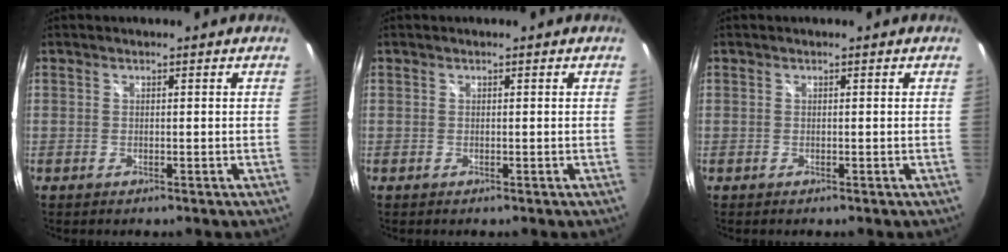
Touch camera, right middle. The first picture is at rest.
{"total": 0.0}
{"total": 0.0}